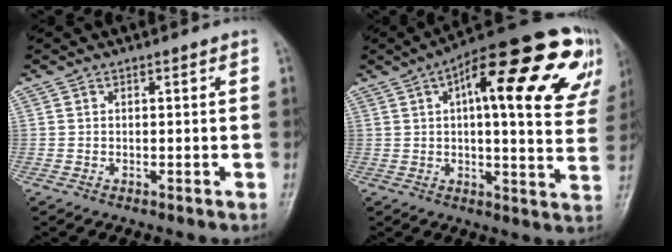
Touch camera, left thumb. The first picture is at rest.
{"total": 26.3, "force": [10.7, 8.7, 22.4], "torque": [-0.271, 0.017, 0.137]}